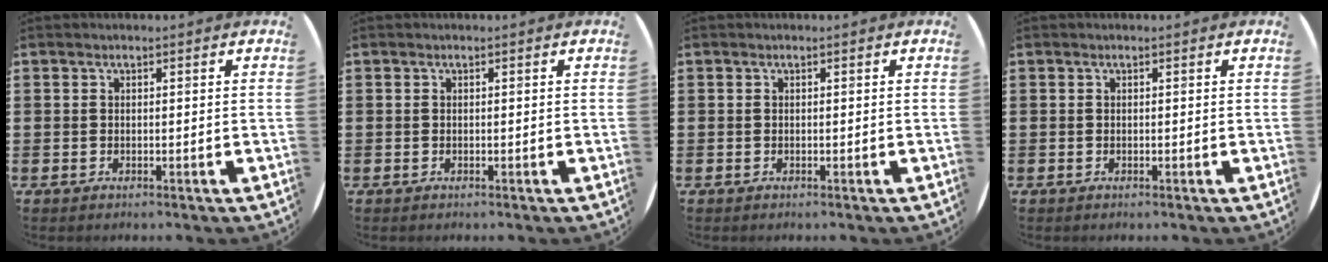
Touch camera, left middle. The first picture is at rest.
{"total": 0.0}
{"total": 0.0}
{"total": 0.0}